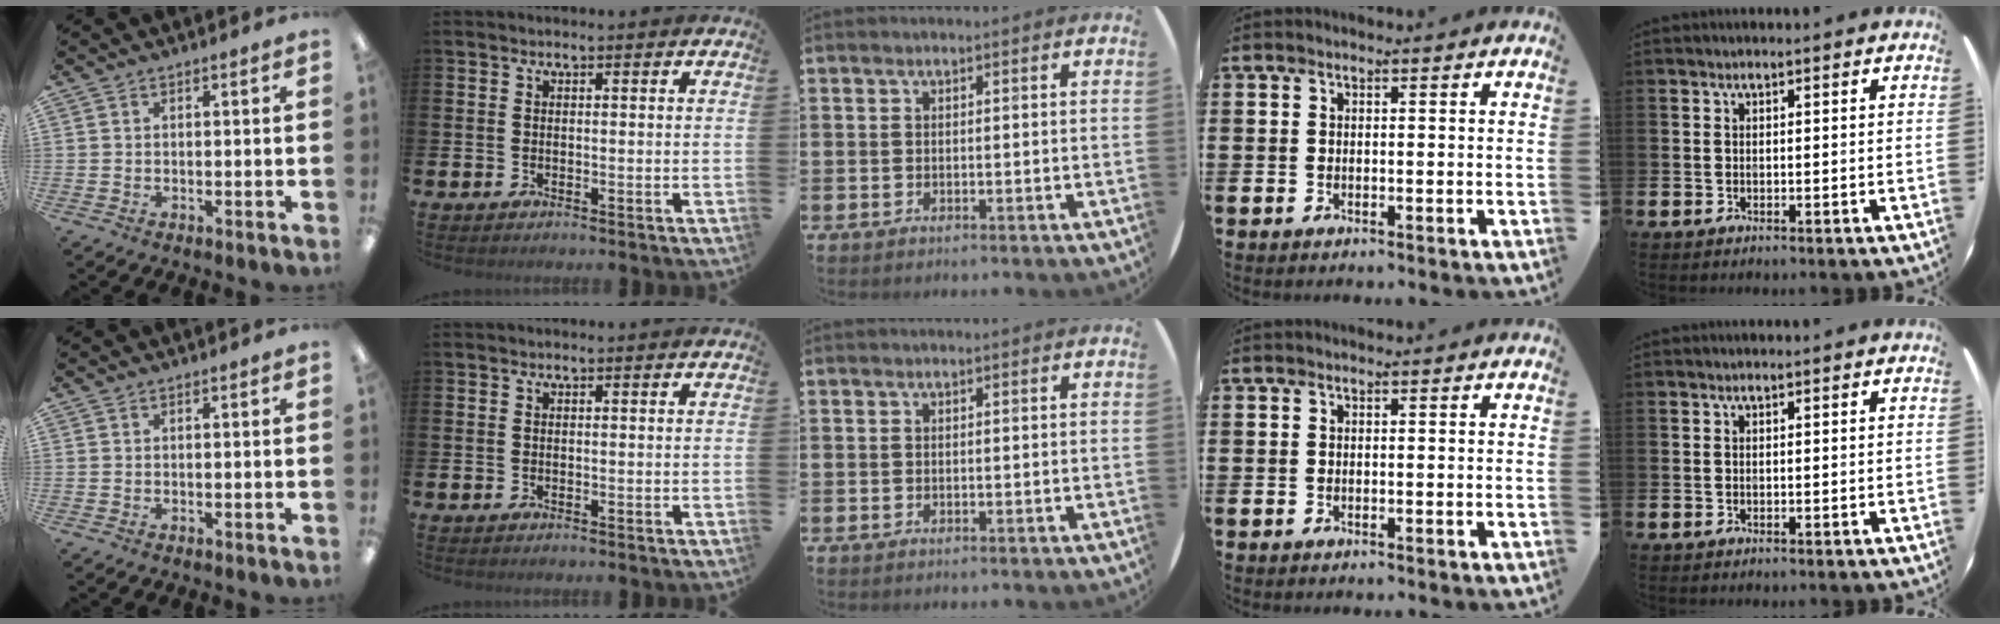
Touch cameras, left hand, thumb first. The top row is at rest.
{}